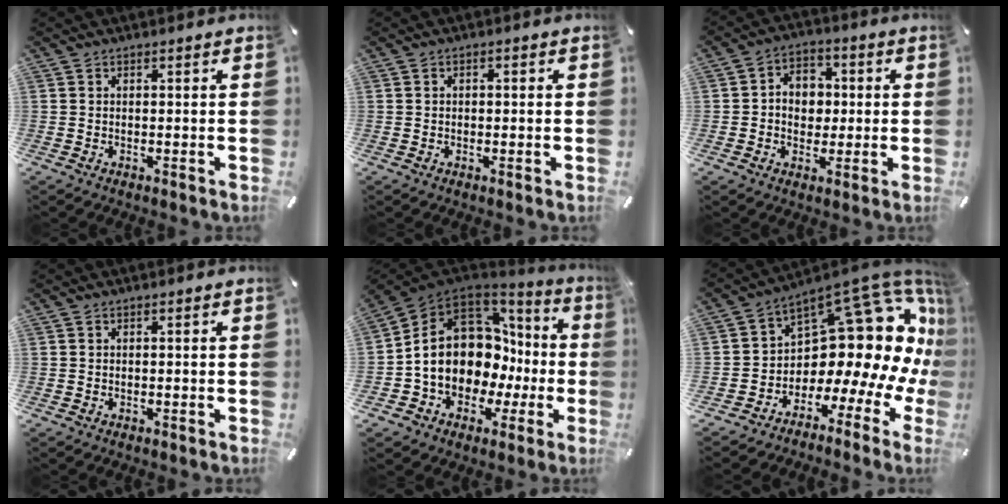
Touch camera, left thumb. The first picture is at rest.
{"total": 0.8, "force": [-0.2, 0.7, 0.4], "torque": [-0.006, 0.005, -0.006]}
{"total": 6.8, "force": [-0.4, 6.0, 3.2], "torque": [-0.053, 0.015, -0.008]}
{"total": 0.0}
{"total": 16.6, "force": [1.0, 13.1, 10.3], "torque": [-0.193, -0.020, 0.026]}
{"total": 18.9, "force": [6.6, 10.5, 14.3], "torque": [-0.207, -0.089, 0.128]}